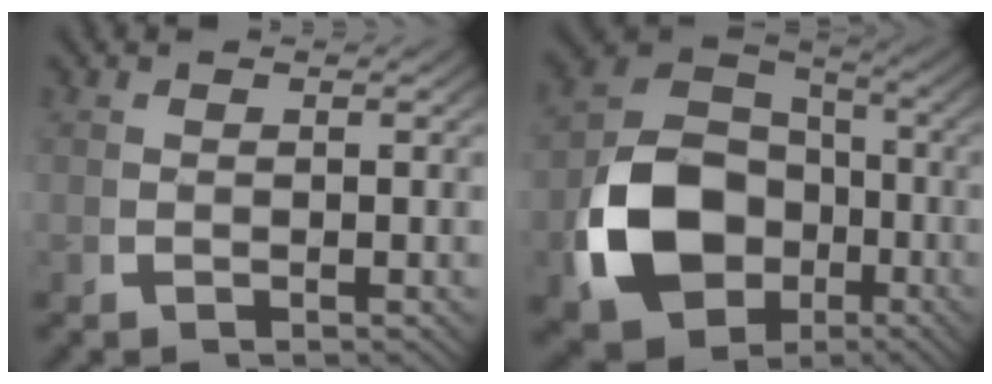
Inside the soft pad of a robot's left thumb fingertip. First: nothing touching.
{"total": 13.9, "force": [-2.9, 10.6, 8.4], "torque": [-0.199, -0.043, -0.034]}